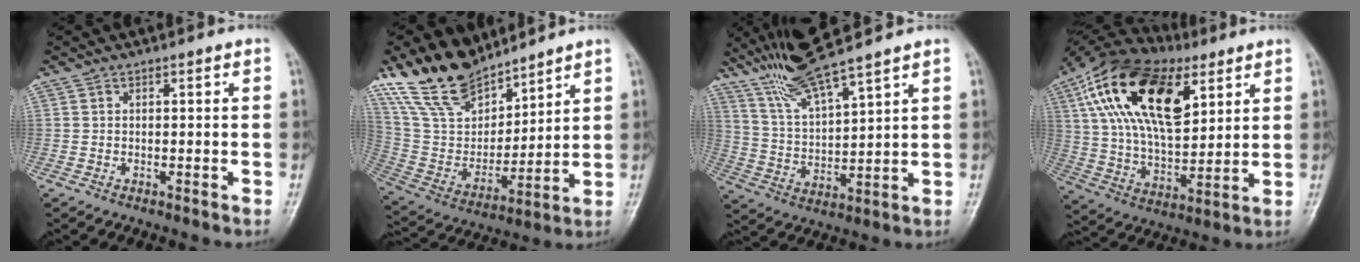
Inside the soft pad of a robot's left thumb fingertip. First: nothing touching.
{"total": 18.4, "force": [14.5, 8.1, 7.9], "torque": [-0.114, -0.061, 0.286]}
{"total": 11.8, "force": [9.7, 0.6, 6.7], "torque": [-0.127, -0.044, 0.194]}
{"total": 24.4, "force": [9.9, 12.5, 18.6], "torque": [-0.328, -0.015, 0.173]}